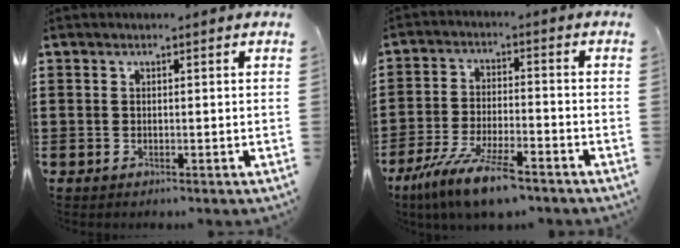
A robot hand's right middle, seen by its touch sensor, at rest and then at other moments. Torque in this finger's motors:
{"motor_torque": [1.35, -0.79, 0.65, 0.21]}